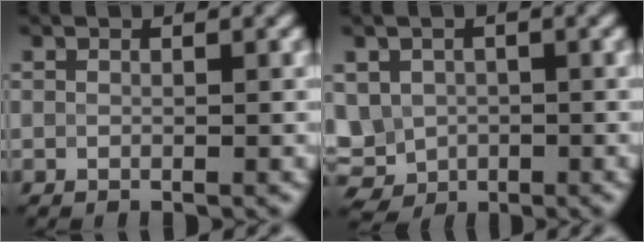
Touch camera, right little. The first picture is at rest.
{"total": 5.4, "force": [-0.9, 4.6, 2.7], "torque": [-0.053, -0.003, -0.013]}